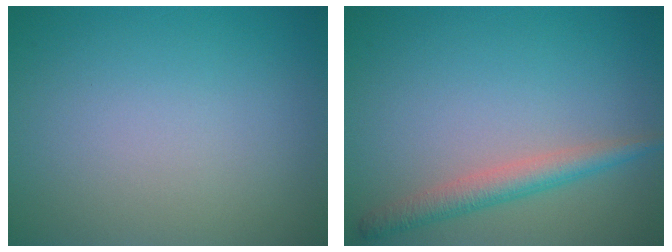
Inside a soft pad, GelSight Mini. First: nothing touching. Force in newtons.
{"total": 2.8, "press": 2.8, "slide": 0.2}